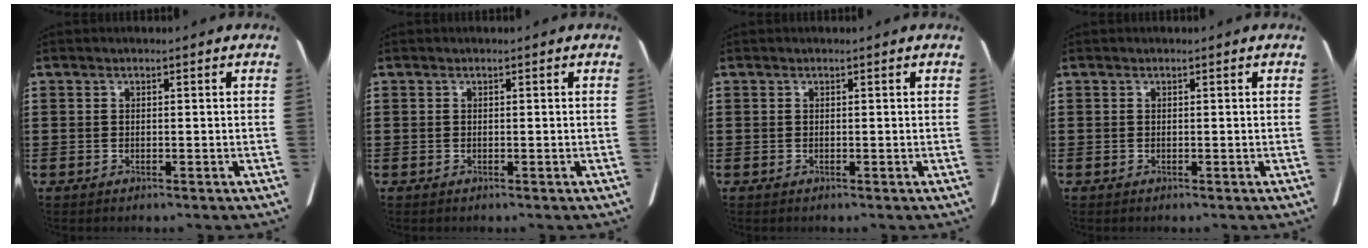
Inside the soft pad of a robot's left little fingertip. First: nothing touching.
{"total": 0.0}
{"total": 0.0}
{"total": 0.0}